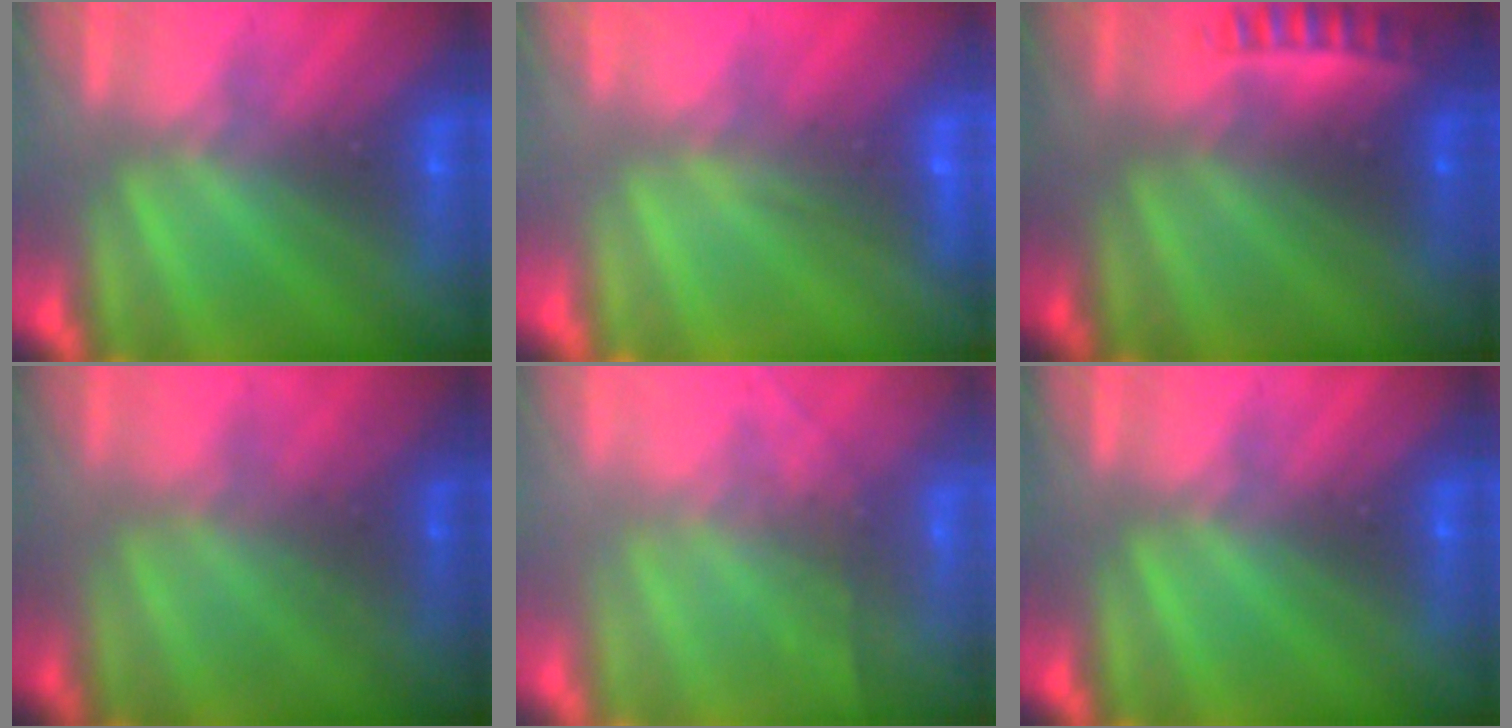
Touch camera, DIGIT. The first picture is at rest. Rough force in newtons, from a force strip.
{"total": 2.9}
{"total": 2.4}
{"total": 1.8}
{"total": 10.8}
{"total": 0.0}